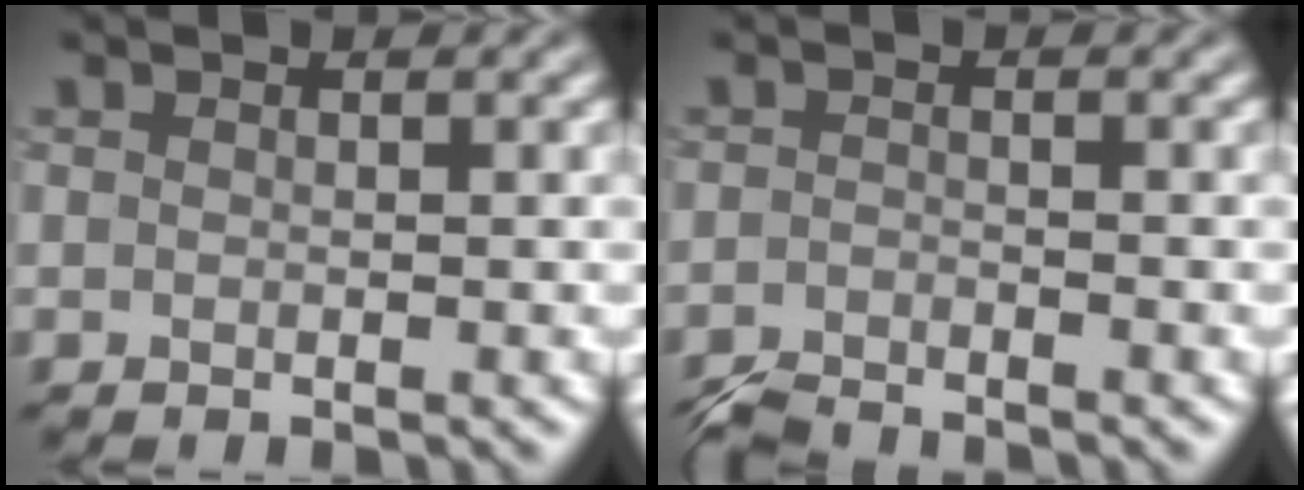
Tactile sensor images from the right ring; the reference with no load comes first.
{"total": 2.7, "force": [-2.7, 0.0, 0.5], "torque": [-0.012, -0.006, -0.059]}